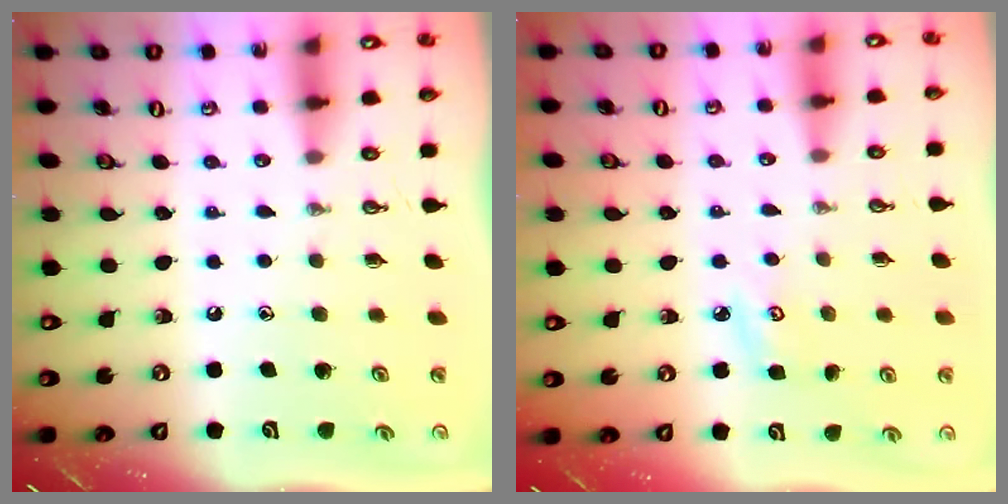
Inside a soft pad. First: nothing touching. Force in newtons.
{"total": 3.9, "press": 3.8, "slide": 0.6}